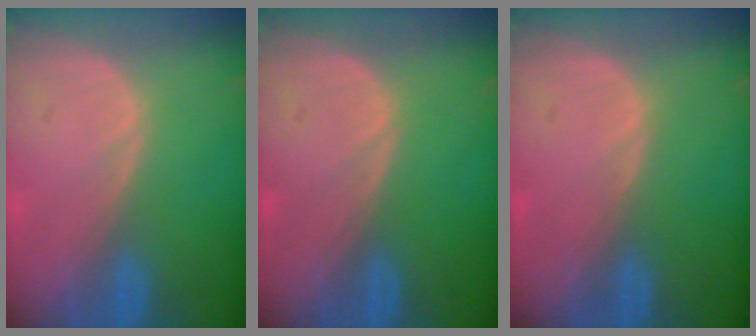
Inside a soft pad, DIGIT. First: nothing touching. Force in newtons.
{"total": 0.0}
{"total": 0.0}